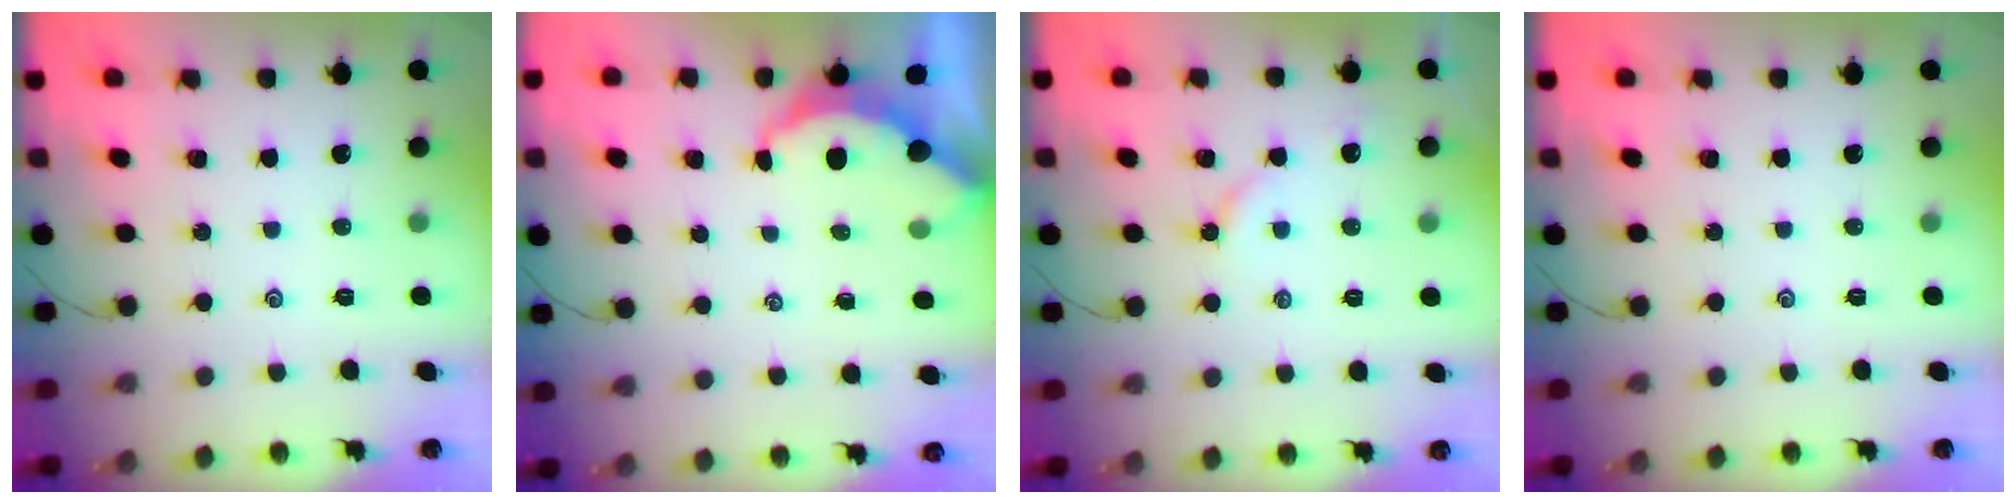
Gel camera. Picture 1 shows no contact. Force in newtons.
{"total": 3.6, "press": 3.6, "slide": 0.4}
{"total": 5.0, "press": 4.9, "slide": 0.6}
{"total": 0.0}